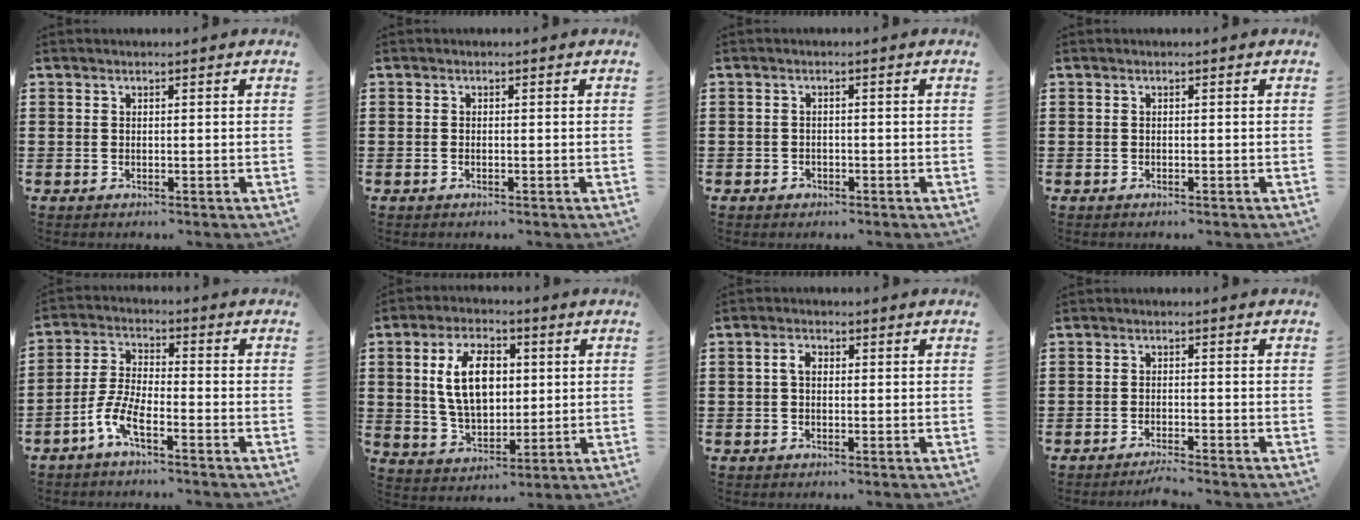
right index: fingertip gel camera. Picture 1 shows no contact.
{"total": 0.0}
{"total": 1.0, "force": [-0.7, 0.7, 0.2], "torque": [-0.006, 0.000, -0.016]}
{"total": 0.0}
{"total": 5.7, "force": [-3.7, 1.2, 4.2], "torque": [-0.113, -0.012, -0.076]}
{"total": 10.5, "force": [1.8, 6.2, 8.3], "torque": [-0.173, 0.007, 0.026]}
{"total": 2.3, "force": [0.2, 1.4, 1.8], "torque": [-0.036, 0.008, 0.001]}
{"total": 2.0, "force": [-1.9, -0.2, 0.5], "torque": [-0.009, 0.001, -0.037]}